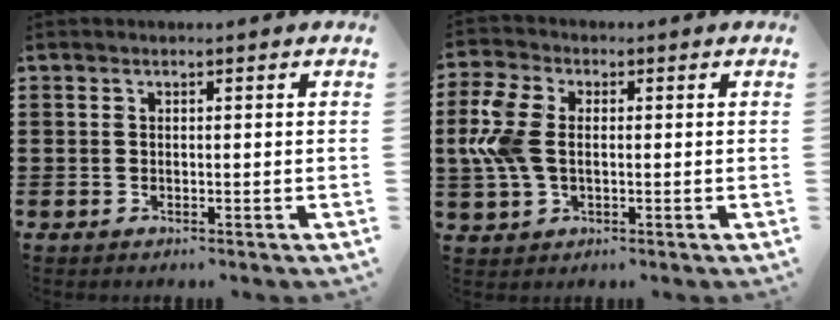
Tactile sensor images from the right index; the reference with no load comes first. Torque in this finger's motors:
{"motor_torque": [1.14, 0.07, 0.26, 0.21]}